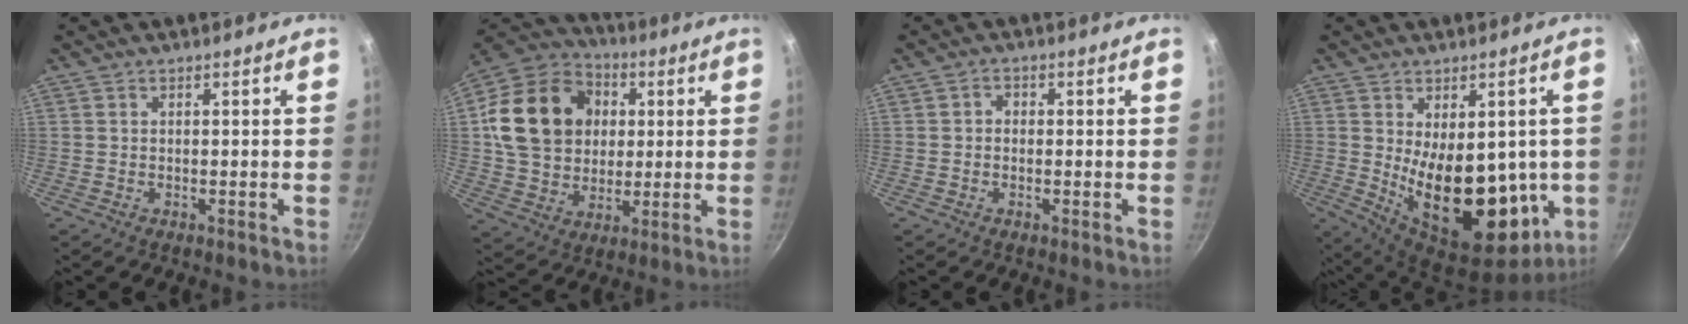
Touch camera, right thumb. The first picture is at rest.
{"total": 21.6, "force": [3.7, 17.3, 12.4], "torque": [-0.197, 0.015, 0.065]}
{"total": 1.8, "force": [-0.1, 1.6, 0.9], "torque": [-0.012, 0.007, -0.005]}
{"total": 20.5, "force": [-1.2, 11.4, 17.0], "torque": [-0.217, -0.041, 0.010]}